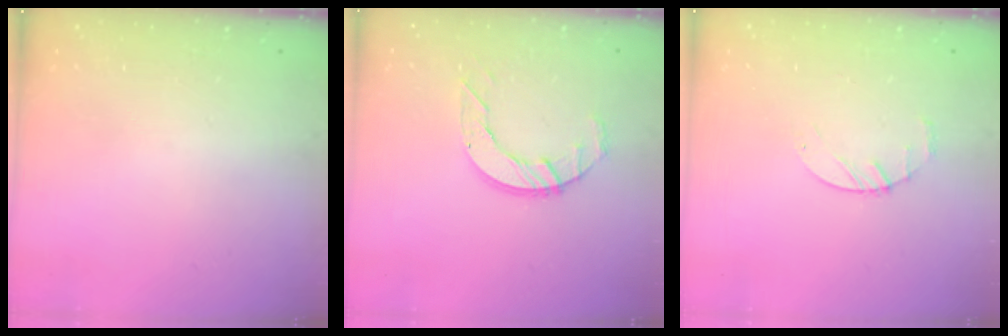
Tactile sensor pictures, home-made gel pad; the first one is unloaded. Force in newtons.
{"total": 5.8, "press": 5.8, "slide": 0.4}
{"total": 2.4, "press": 2.3, "slide": 0.3}